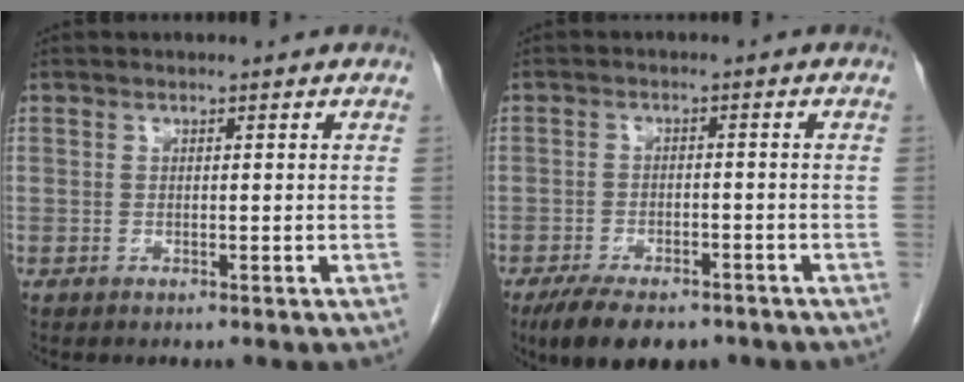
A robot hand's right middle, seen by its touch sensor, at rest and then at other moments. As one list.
[{"total": 9.9, "force": [-7.3, 3.9, 5.3], "torque": [-0.079, -0.006, -0.110]}]